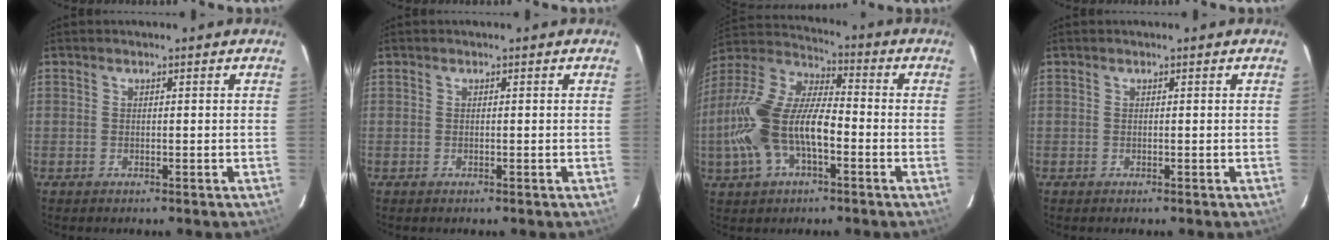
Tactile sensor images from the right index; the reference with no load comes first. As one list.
[{"total": 0.0}, {"total": 18.3, "force": [-4.6, 8.4, 15.5], "torque": [-0.331, 0.003, -0.089]}, {"total": 0.0}]